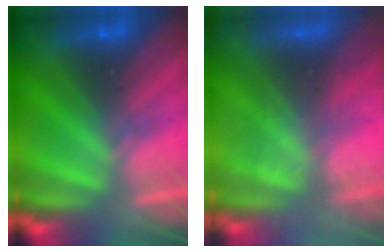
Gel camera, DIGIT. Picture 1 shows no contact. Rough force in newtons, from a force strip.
{"total": 2.3}